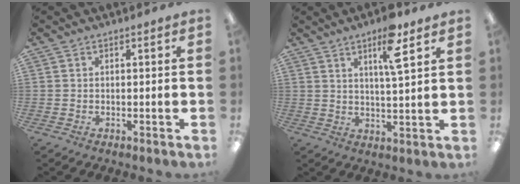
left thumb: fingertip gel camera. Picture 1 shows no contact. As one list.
[{"total": 9.1, "force": [5.2, 2.0, 7.1], "torque": [-0.111, -0.015, 0.081]}]